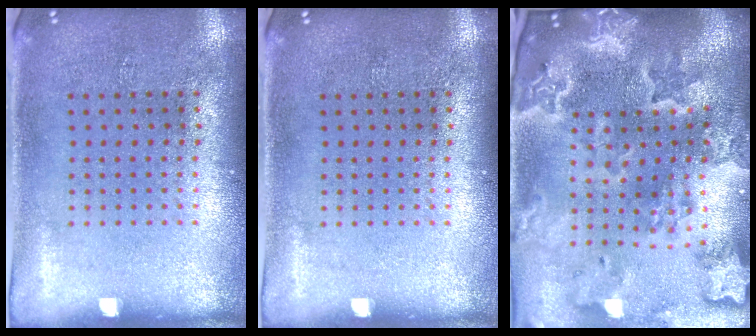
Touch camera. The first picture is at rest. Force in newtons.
{"total": 0.0}
{"total": 4.6, "press": 3.7, "slide": 2.8}